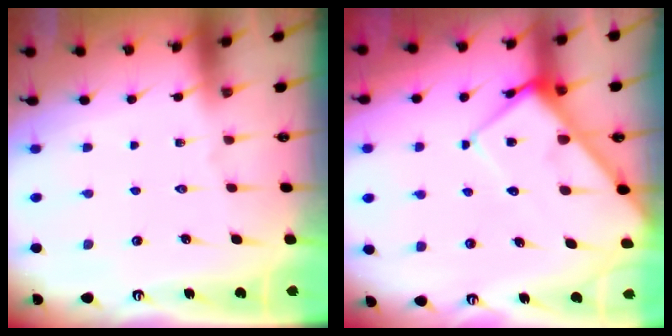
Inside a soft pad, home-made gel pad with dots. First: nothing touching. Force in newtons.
{"total": 10.1, "press": 10.1, "slide": 0.8}